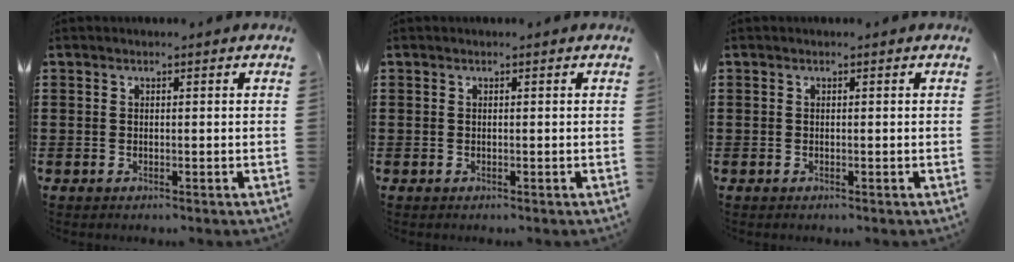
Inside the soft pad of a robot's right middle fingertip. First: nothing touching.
{"total": 0.0}
{"total": 0.0}